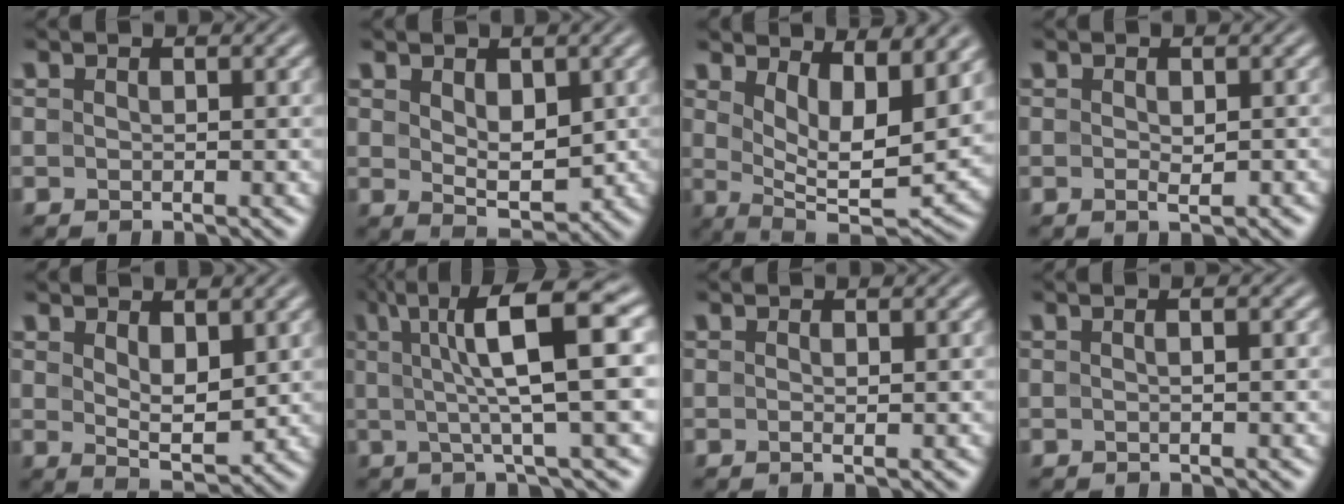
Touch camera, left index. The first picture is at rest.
{"total": 3.8, "force": [0.7, 2.3, 3.0], "torque": [-0.049, -0.009, 0.021]}
{"total": 9.3, "force": [4.0, 3.7, 7.6], "torque": [-0.118, -0.019, 0.077]}
{"total": 1.3, "force": [-0.3, 0.4, 1.3], "torque": [-0.022, -0.005, -0.004]}
{"total": 3.9, "force": [1.4, 1.8, 3.1], "torque": [-0.059, -0.008, 0.031]}
{"total": 10.6, "force": [2.7, 2.2, 10.0], "torque": [-0.139, 0.022, 0.037]}
{"total": 0.6, "force": [0.0, 0.0, 0.6], "torque": [-0.011, -0.002, -0.001]}
{"total": 1.7, "force": [0.3, 0.6, 1.5], "torque": [-0.013, -0.003, -0.010]}